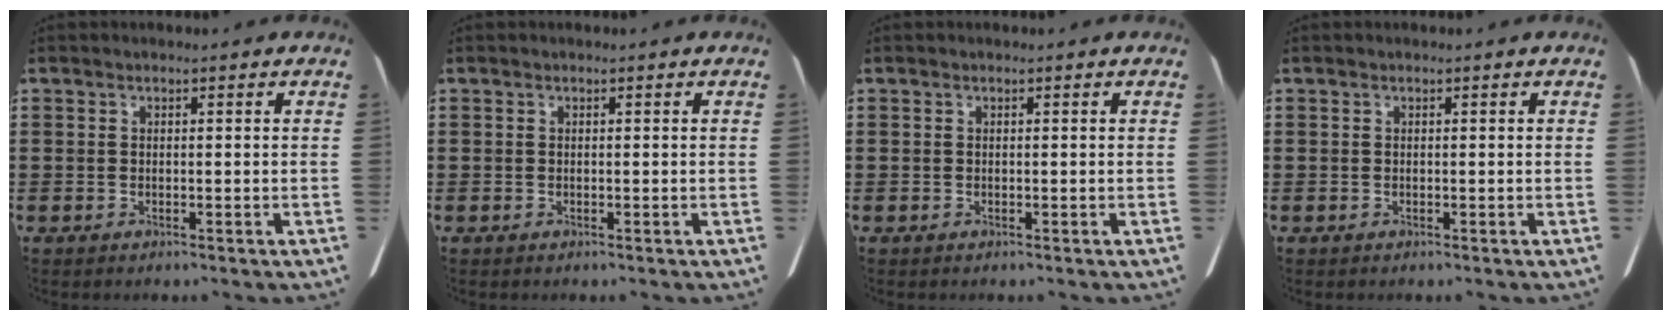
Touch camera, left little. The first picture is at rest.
{"total": 0.0}
{"total": 0.0}
{"total": 0.0}